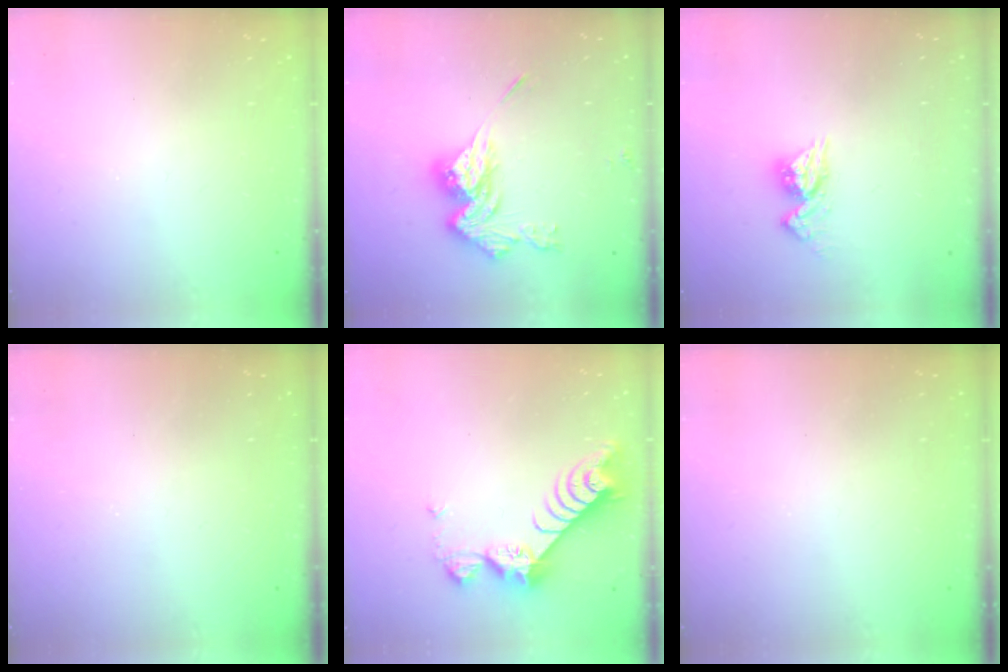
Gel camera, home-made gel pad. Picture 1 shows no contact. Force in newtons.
{"total": 14.5, "press": 14.5, "slide": 0.8}
{"total": 8.3, "press": 8.3, "slide": 0.8}
{"total": 0.0}
{"total": 9.1, "press": 9.1, "slide": 0.6}
{"total": 0.0}